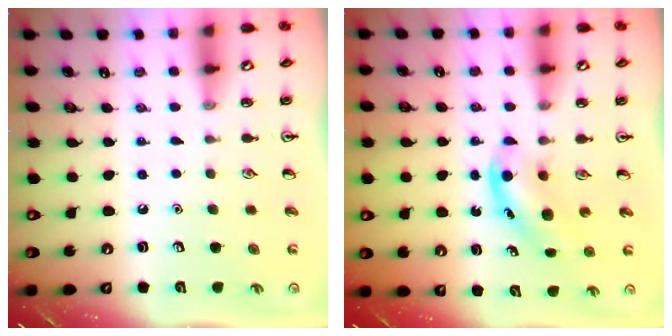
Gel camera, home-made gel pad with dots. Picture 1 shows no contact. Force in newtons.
{"total": 5.2, "press": 5.1, "slide": 0.9}